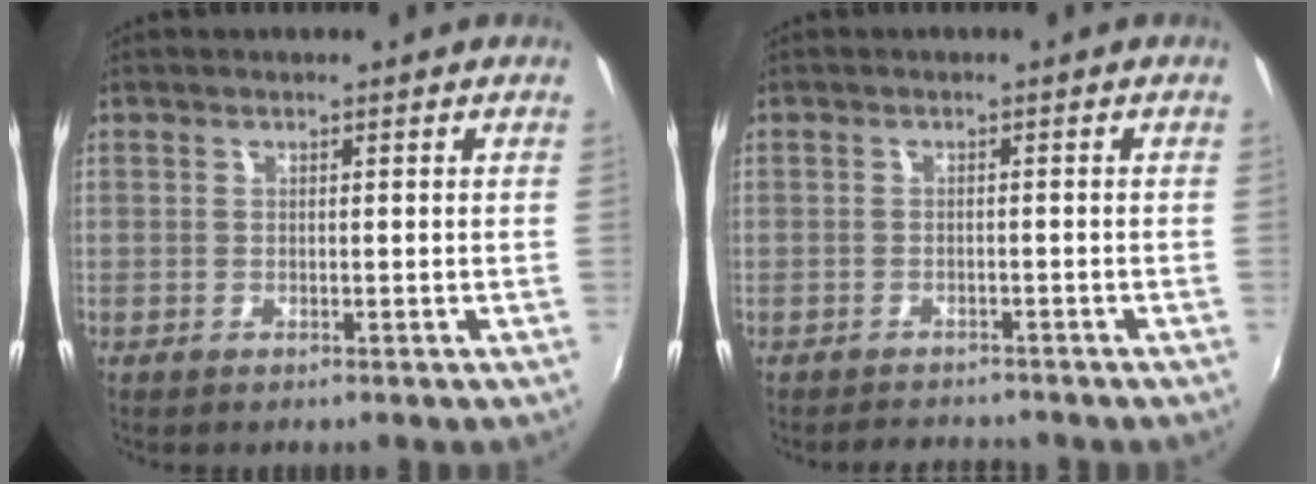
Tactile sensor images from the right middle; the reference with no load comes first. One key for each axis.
{"total": 3.7, "fx": -3.5, "fy": 1.0, "fz": 0.6, "tx": -0.021, "ty": 0.001, "tz": -0.053}